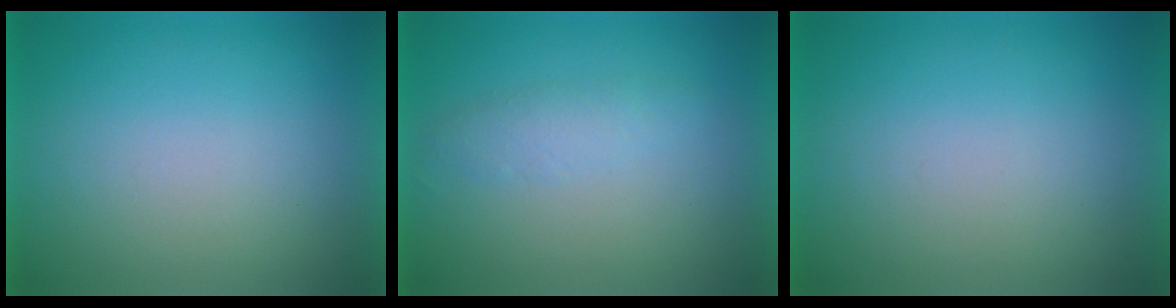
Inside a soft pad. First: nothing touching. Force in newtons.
{"total": 2.5}
{"total": 0.0}